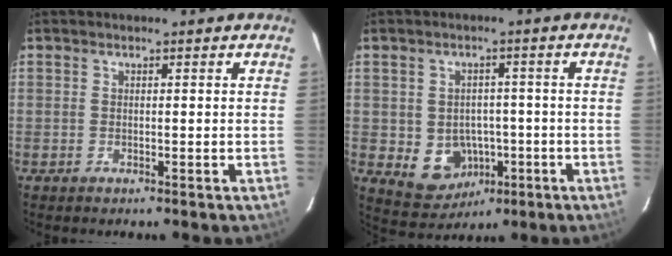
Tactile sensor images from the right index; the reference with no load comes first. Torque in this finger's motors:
{"motor_torque": [0.21, -0.12, 0.18, 0.01]}